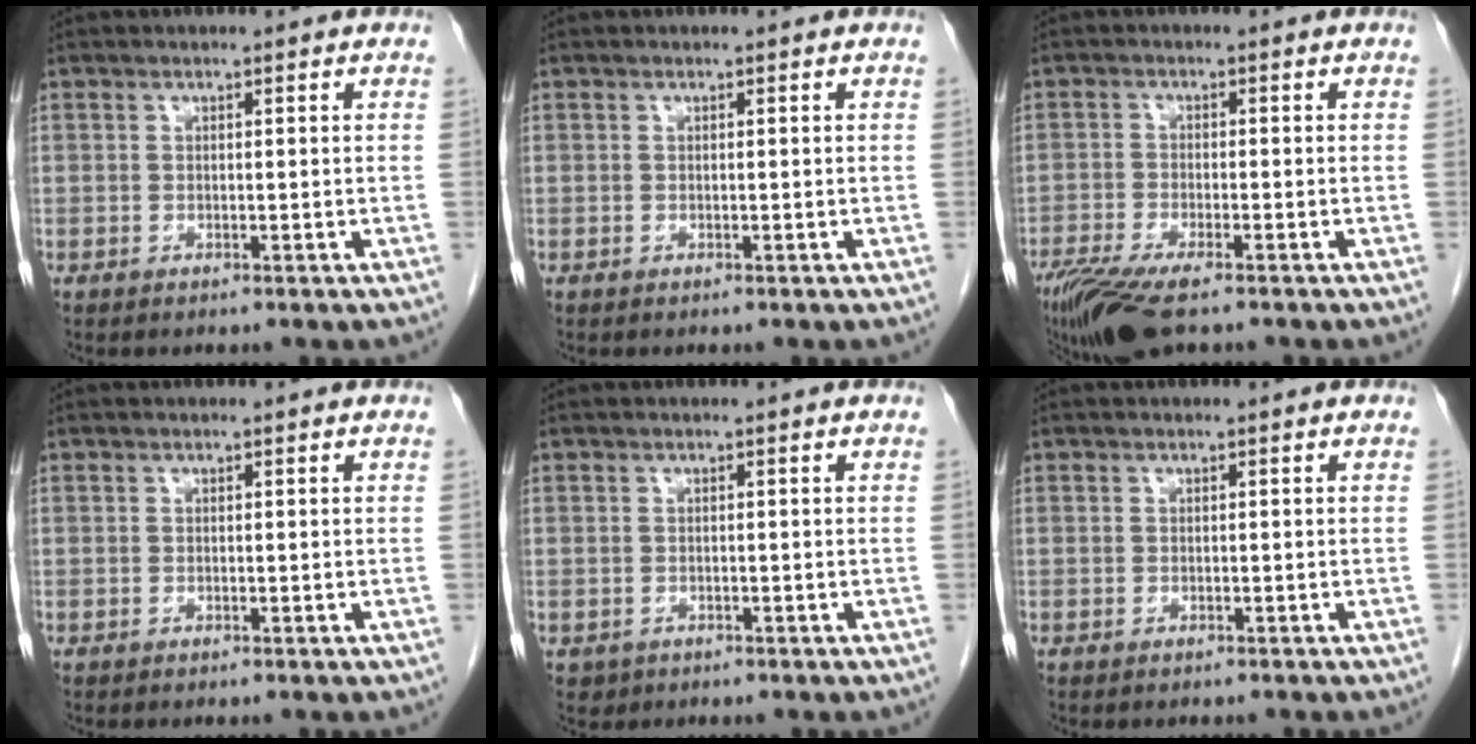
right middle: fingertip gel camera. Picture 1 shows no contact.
{"total": 0.0}
{"total": 9.3, "force": [-6.6, 2.0, 6.3], "torque": [-0.111, -0.021, -0.111]}
{"total": 0.0}
{"total": 1.2, "force": [-0.5, 1.1, 0.2], "torque": [-0.008, 0.004, 0.000]}
{"total": 0.5, "force": [-0.5, 0.2, 0.1], "torque": [-0.009, 0.000, -0.007]}